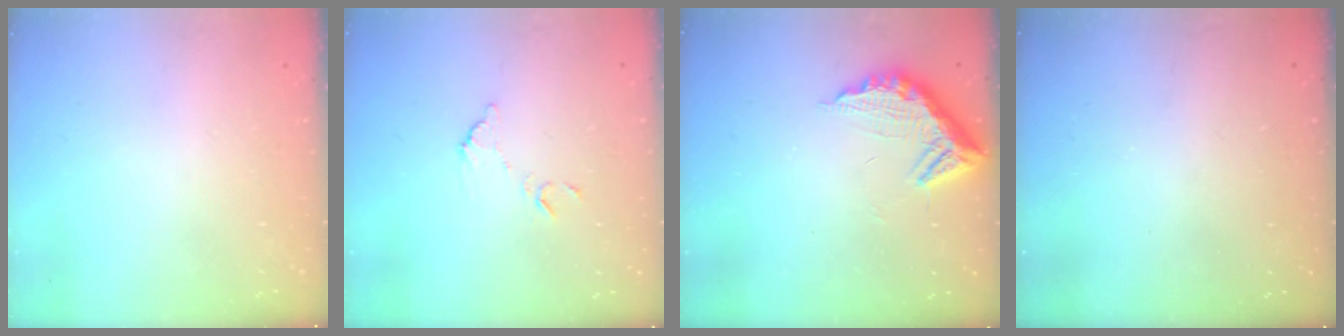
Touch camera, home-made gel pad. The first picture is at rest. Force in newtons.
{"total": 6.9, "press": 6.9, "slide": 0.5}
{"total": 11.5, "press": 11.4, "slide": 0.8}
{"total": 3.3, "press": 3.3, "slide": 0.3}